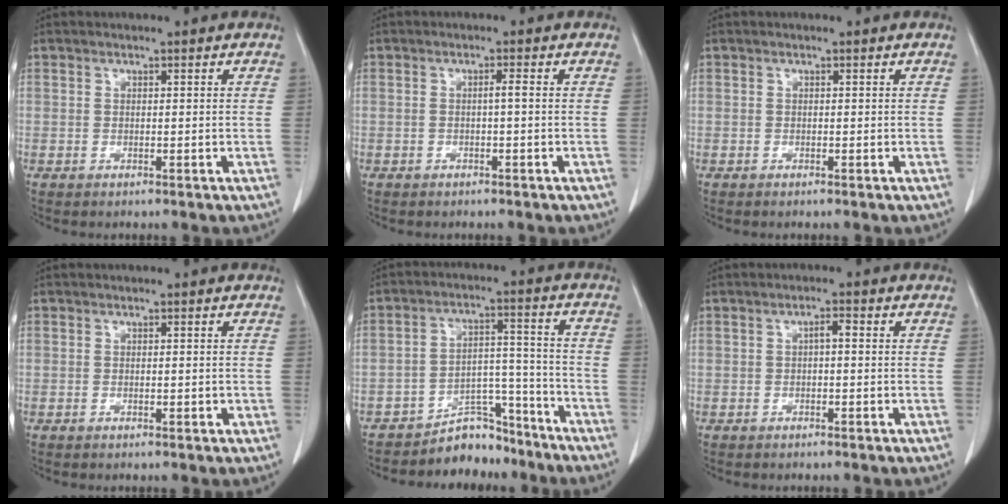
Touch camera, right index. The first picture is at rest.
{"total": 0.9, "force": [-0.1, -0.1, 0.9], "torque": [-0.016, 0.002, -0.001]}
{"total": 0.0}
{"total": 0.6, "force": [-0.1, 0.3, 0.5], "torque": [-0.012, -0.001, 0.003]}
{"total": 7.6, "force": [-7.0, 3.0, 0.9], "torque": [-0.004, 0.049, -0.113]}
{"total": 1.5, "force": [0.0, 0.4, 1.4], "torque": [-0.023, 0.005, 0.000]}